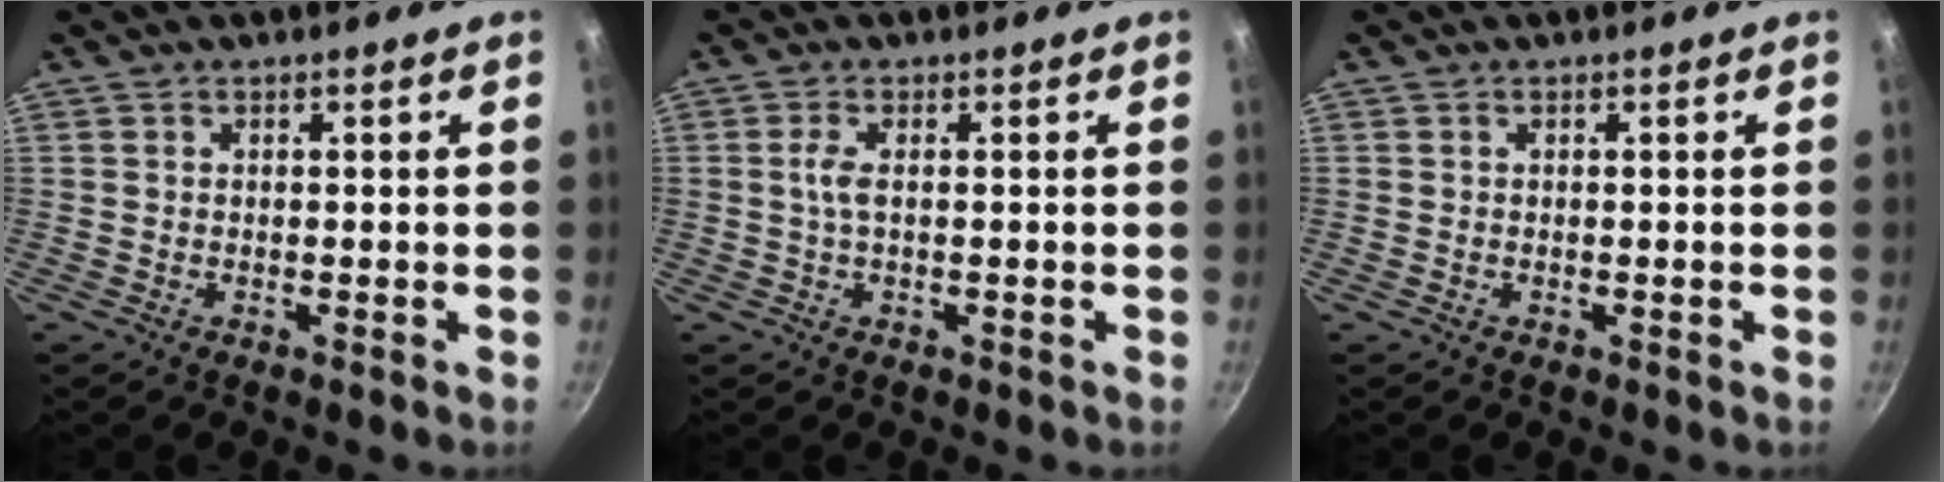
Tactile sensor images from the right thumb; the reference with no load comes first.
{"total": 2.2, "force": [0.1, 0.6, 2.1], "torque": [-0.053, 0.003, 0.002]}
{"total": 0.0}